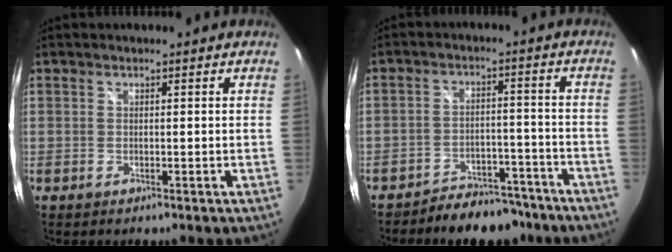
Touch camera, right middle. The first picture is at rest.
{"total": 10.3, "force": [-9.0, 4.1, 2.8], "torque": [-0.057, 0.019, -0.113]}